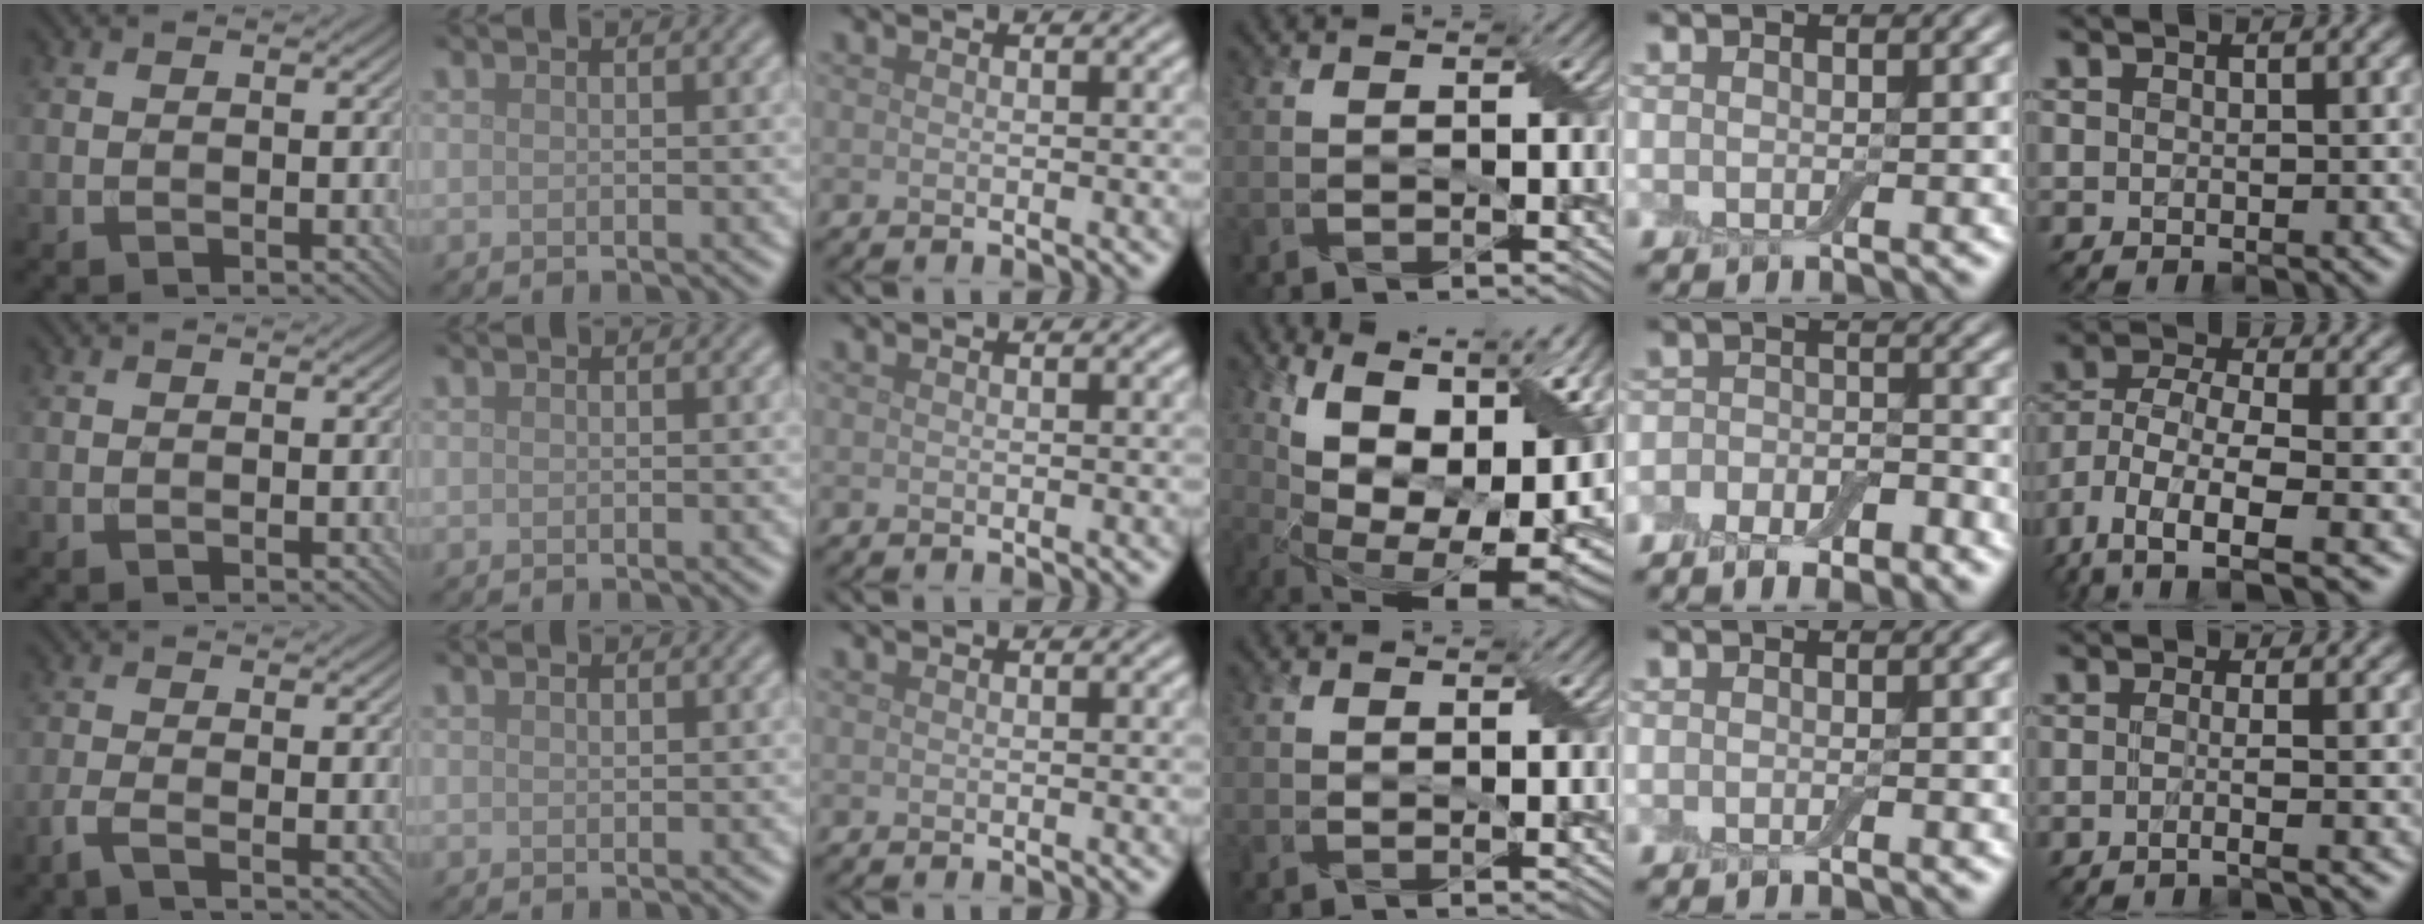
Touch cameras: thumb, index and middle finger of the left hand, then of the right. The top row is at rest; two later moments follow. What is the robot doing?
{"motion": "peel", "object": "bubble wrap"}